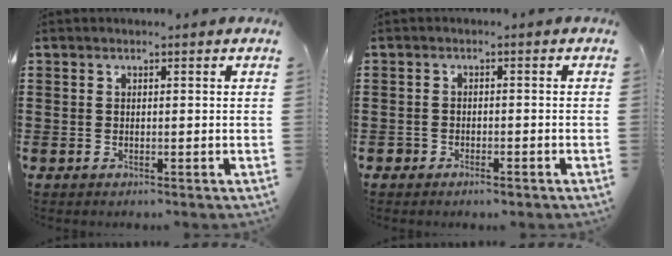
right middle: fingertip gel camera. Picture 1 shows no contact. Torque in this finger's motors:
{"motor_torque": [-0.24, -0.18, -0.02, -0.01]}